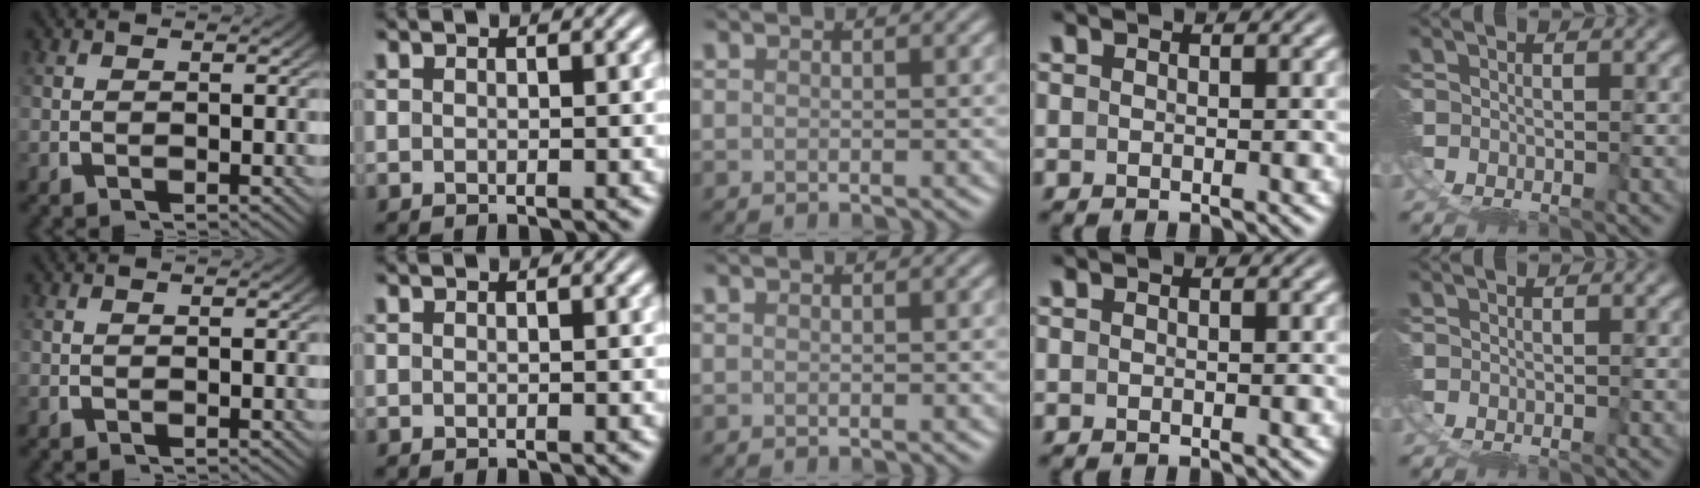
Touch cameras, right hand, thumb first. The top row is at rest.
{}